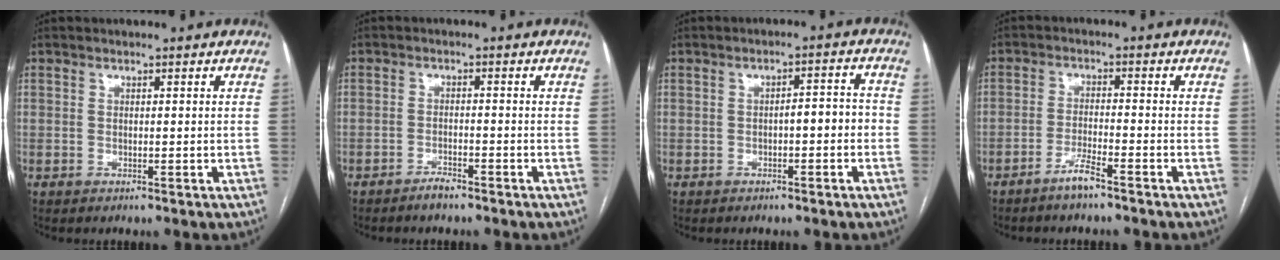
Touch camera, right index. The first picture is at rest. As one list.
[{"total": 2.2, "force": [-2.0, 0.4, 1.0], "torque": [-0.019, -0.001, -0.035]}, {"total": 3.6, "force": [-1.0, 1.1, 3.3], "torque": [-0.045, 0.022, -0.013]}, {"total": 3.7, "force": [-2.9, 0.0, 2.3], "torque": [-0.044, -0.003, -0.057]}]